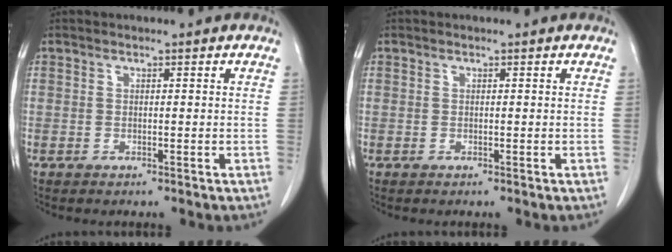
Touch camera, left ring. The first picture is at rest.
{"total": 0.0}